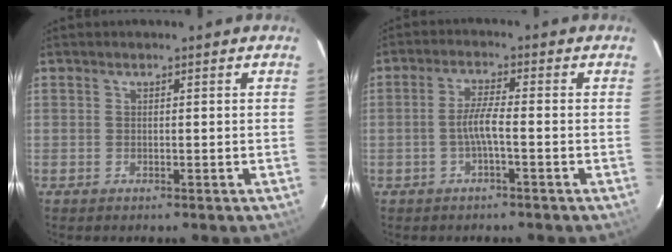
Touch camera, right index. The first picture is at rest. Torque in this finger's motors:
{"motor_torque": [0.65, -0.06, 0.42, 0.11]}